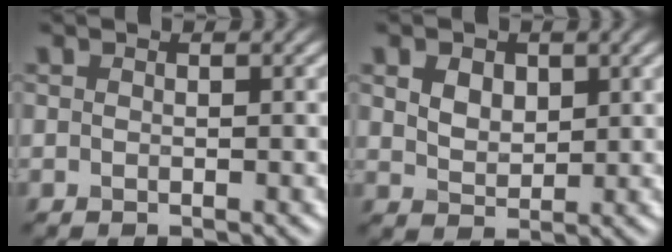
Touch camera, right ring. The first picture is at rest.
{"total": 2.7, "force": [1.1, 1.9, 1.6], "torque": [-0.031, 0.000, 0.016]}